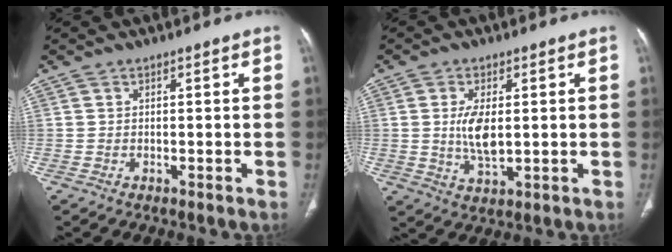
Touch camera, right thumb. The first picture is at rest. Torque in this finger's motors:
{"motor_torque": [1.43, 2.08, 0.86, -0.08, 0.08]}